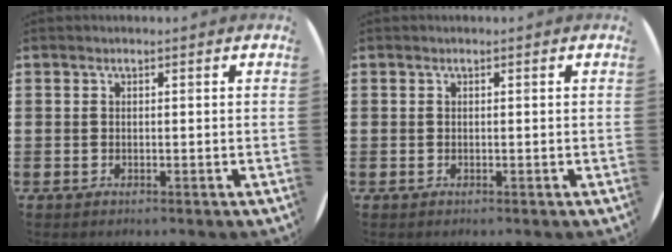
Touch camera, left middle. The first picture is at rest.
{"total": 0.0}